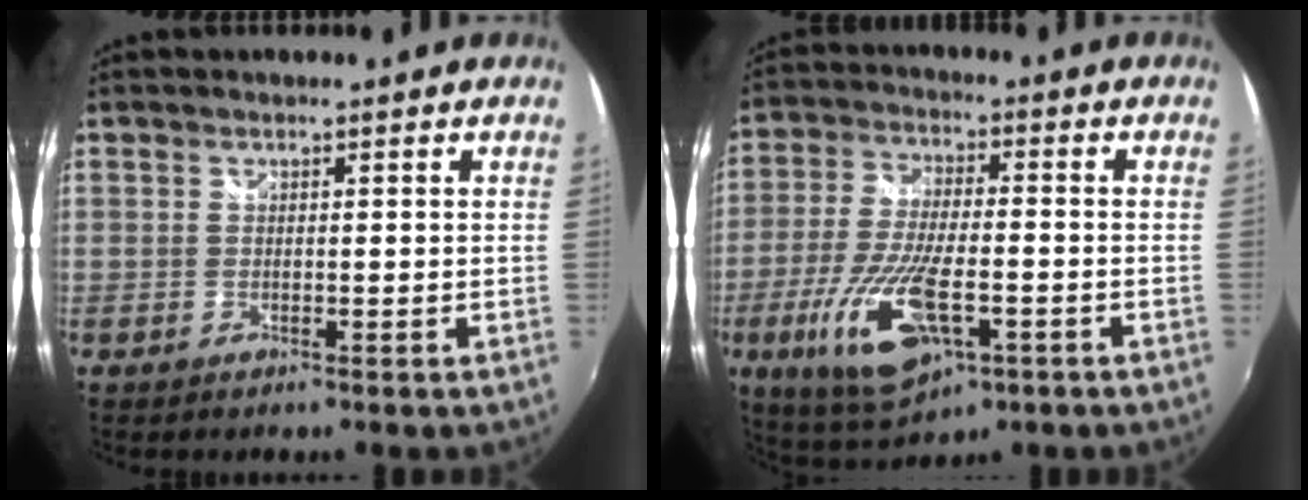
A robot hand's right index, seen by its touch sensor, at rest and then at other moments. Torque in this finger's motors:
{"motor_torque": [1.53, -0.61, 0.32, 0.21]}